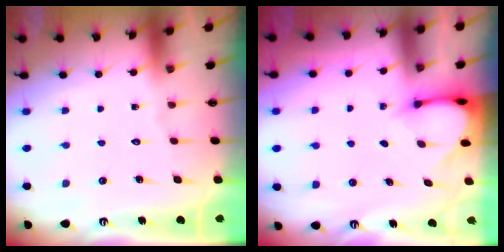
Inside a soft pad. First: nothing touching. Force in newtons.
{"total": 3.2, "press": 3.2, "slide": 0.2}